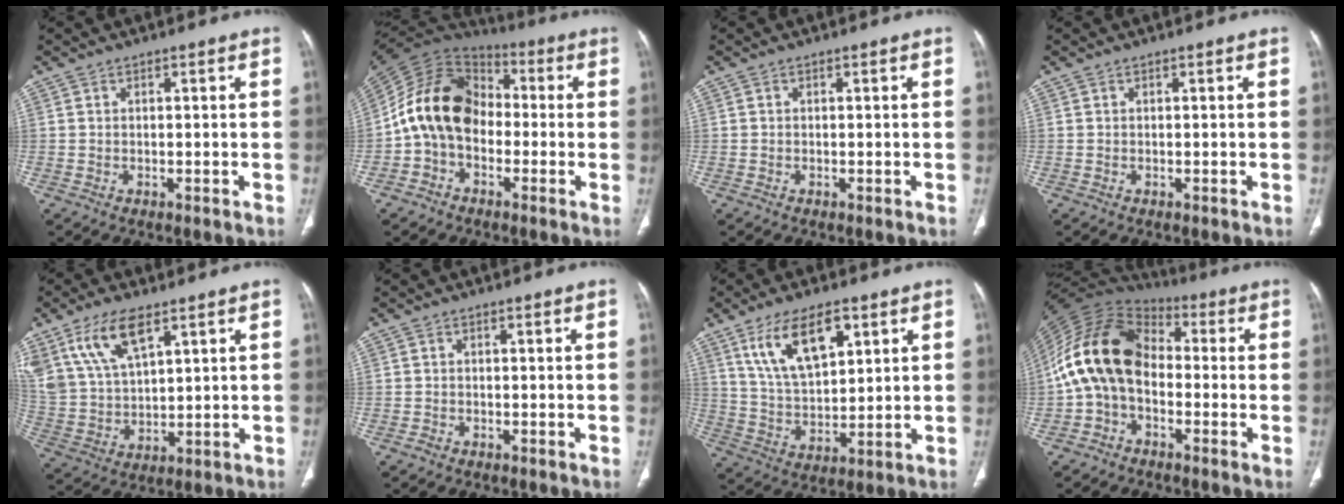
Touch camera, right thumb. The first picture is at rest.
{"total": 15.1, "force": [-1.8, 11.1, 10.0], "torque": [-0.169, 0.049, -0.047]}
{"total": 0.0}
{"total": 0.0}
{"total": 12.7, "force": [7.5, 5.7, 8.5], "torque": [-0.163, -0.020, 0.158]}
{"total": 0.9, "force": [-0.6, 0.6, 0.2], "torque": [-0.004, 0.002, -0.013]}
{"total": 13.4, "force": [6.8, 6.2, 9.7], "torque": [-0.159, -0.023, 0.138]}
{"total": 16.3, "force": [-1.3, 11.2, 11.8], "torque": [-0.215, 0.048, -0.033]}